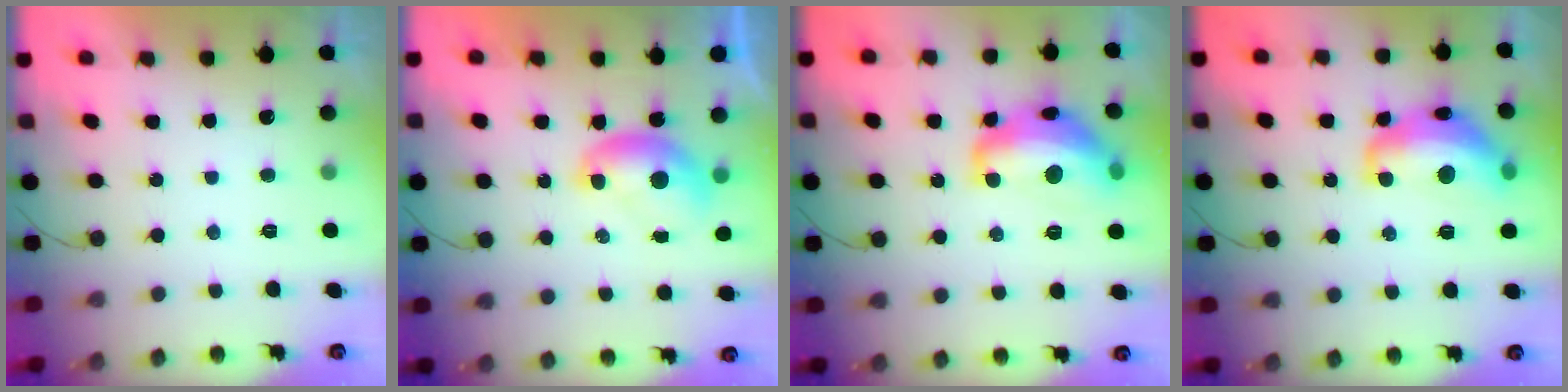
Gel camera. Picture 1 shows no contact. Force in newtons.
{"total": 7.0, "press": 7.0, "slide": 0.3}
{"total": 15.3, "press": 15.3, "slide": 1.1}
{"total": 14.8, "press": 14.7, "slide": 1.3}